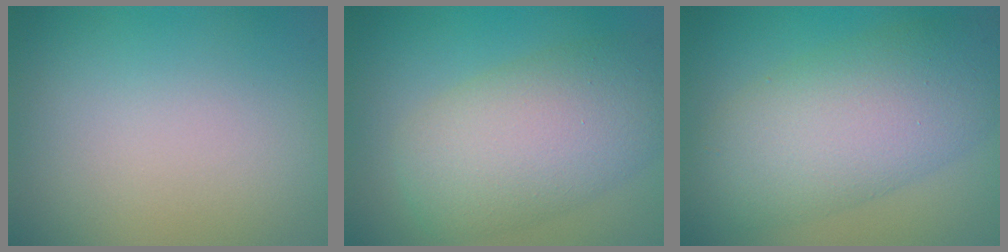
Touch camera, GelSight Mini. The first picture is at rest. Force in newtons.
{"total": 7.9, "press": 7.9, "slide": 0.2}
{"total": 8.5, "press": 8.5, "slide": 0.1}